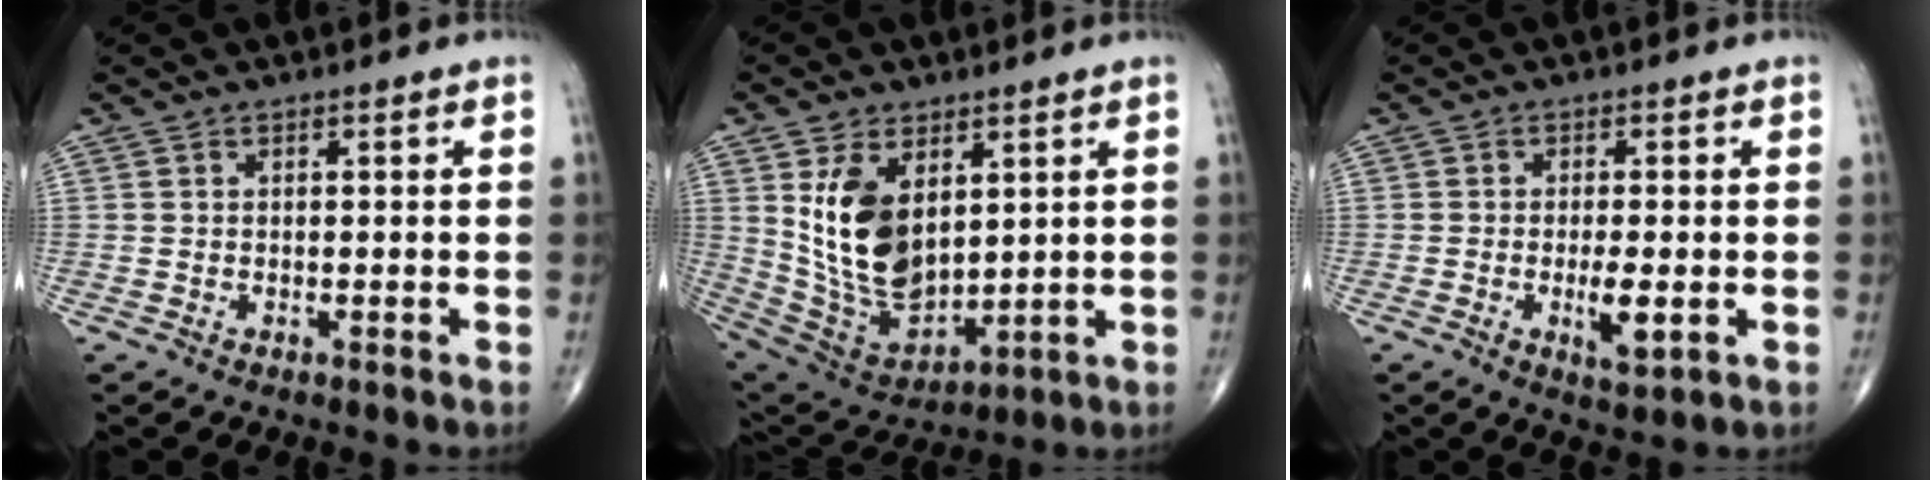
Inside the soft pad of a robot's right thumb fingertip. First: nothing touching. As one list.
[{"total": 15.6, "force": [4.1, 9.2, 11.9], "torque": [-0.194, -0.023, 0.104]}, {"total": 4.8, "force": [-1.0, 1.4, 4.5], "torque": [-0.072, -0.010, -0.015]}]